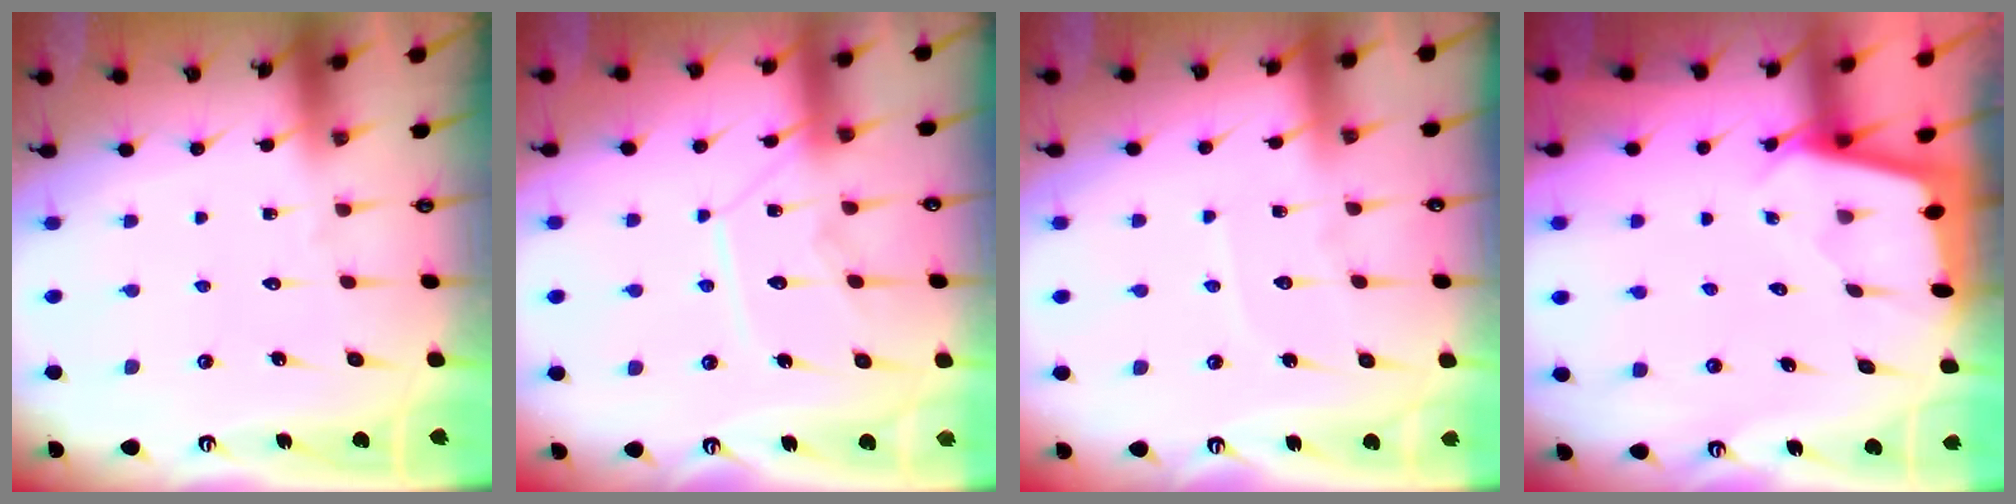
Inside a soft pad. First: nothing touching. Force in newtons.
{"total": 11.4, "press": 11.4, "slide": 1.2}
{"total": 4.0, "press": 4.0, "slide": 0.4}
{"total": 1.6, "press": 1.6, "slide": 0.2}